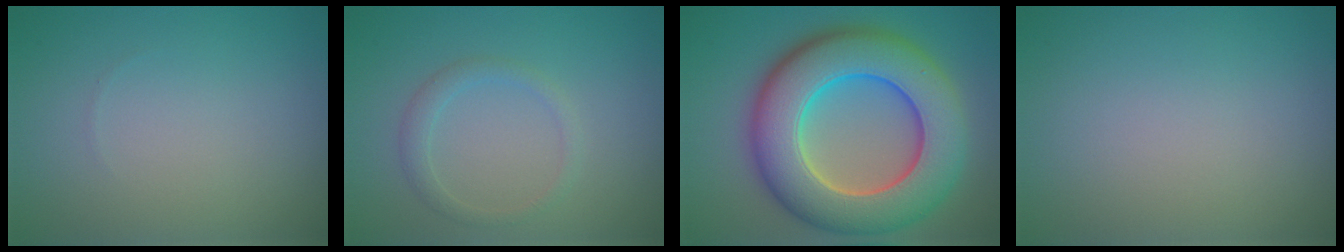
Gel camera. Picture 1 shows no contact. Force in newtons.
{"total": 1.5, "press": 1.5, "slide": 0.1}
{"total": 12.7, "press": 12.7, "slide": 0.8}
{"total": 0.0}